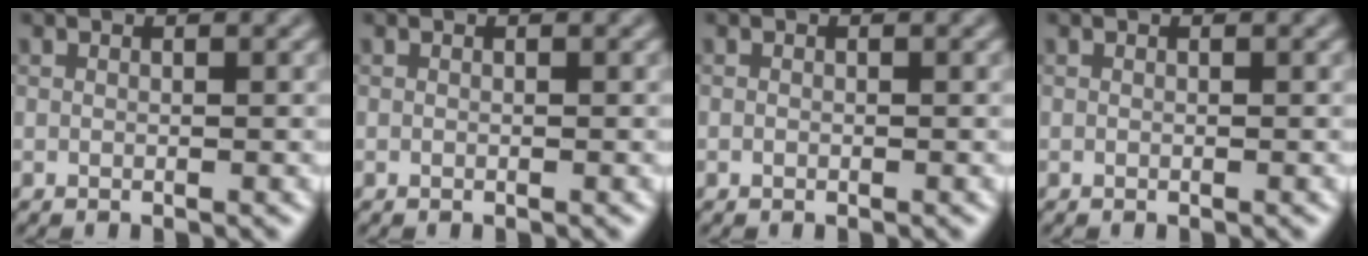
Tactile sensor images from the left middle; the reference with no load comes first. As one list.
[{"total": 0.0}, {"total": 0.0}, {"total": 0.0}]